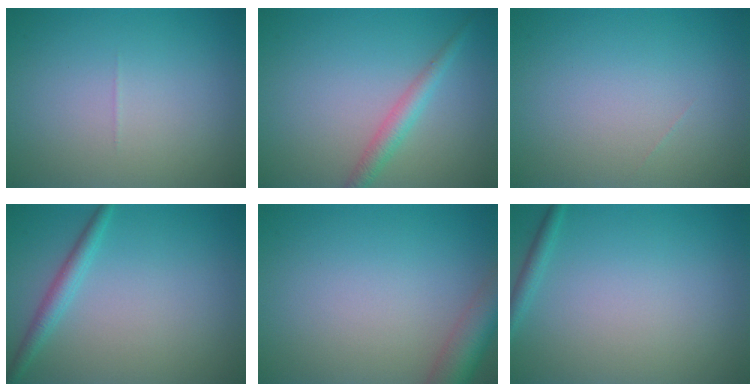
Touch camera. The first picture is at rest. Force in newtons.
{"total": 2.1, "press": 2.1, "slide": 0.1}
{"total": 0.0}
{"total": 2.0, "press": 2.0, "slide": 0.1}
{"total": 4.3, "press": 4.3, "slide": 0.3}
{"total": 1.2, "press": 1.1, "slide": 0.1}